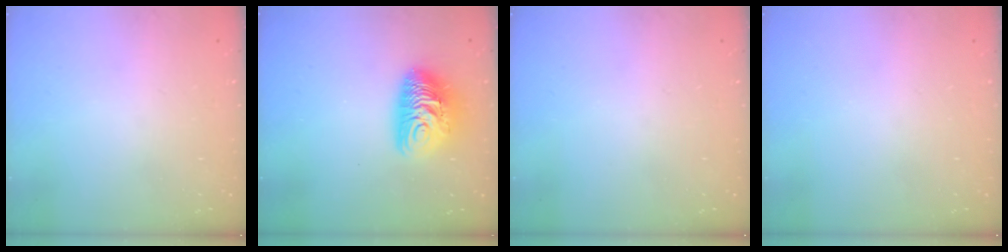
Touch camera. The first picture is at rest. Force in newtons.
{"total": 11.5, "press": 11.4, "slide": 1.0}
{"total": 0.0}
{"total": 0.0}